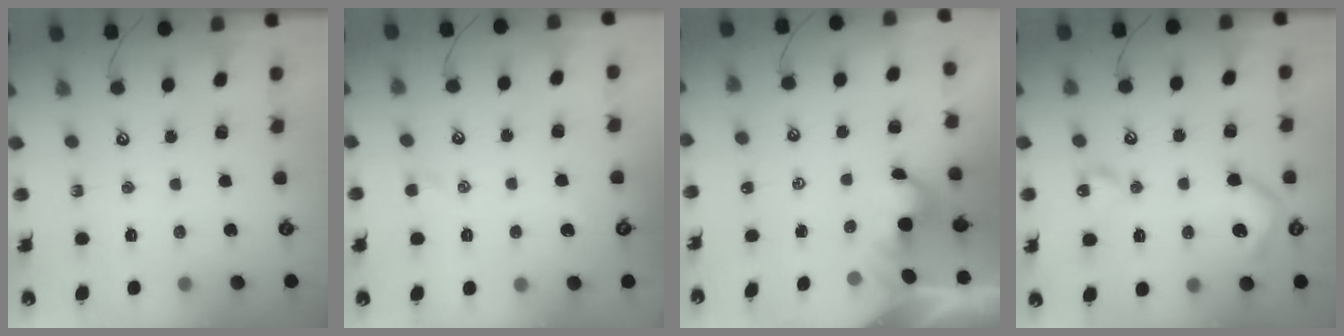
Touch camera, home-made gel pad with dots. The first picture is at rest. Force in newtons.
{"total": 0.6, "press": 0.4, "slide": 0.5}
{"total": 2.1, "press": 2.1, "slide": 0.3}
{"total": 10.1, "press": 10.0, "slide": 0.9}